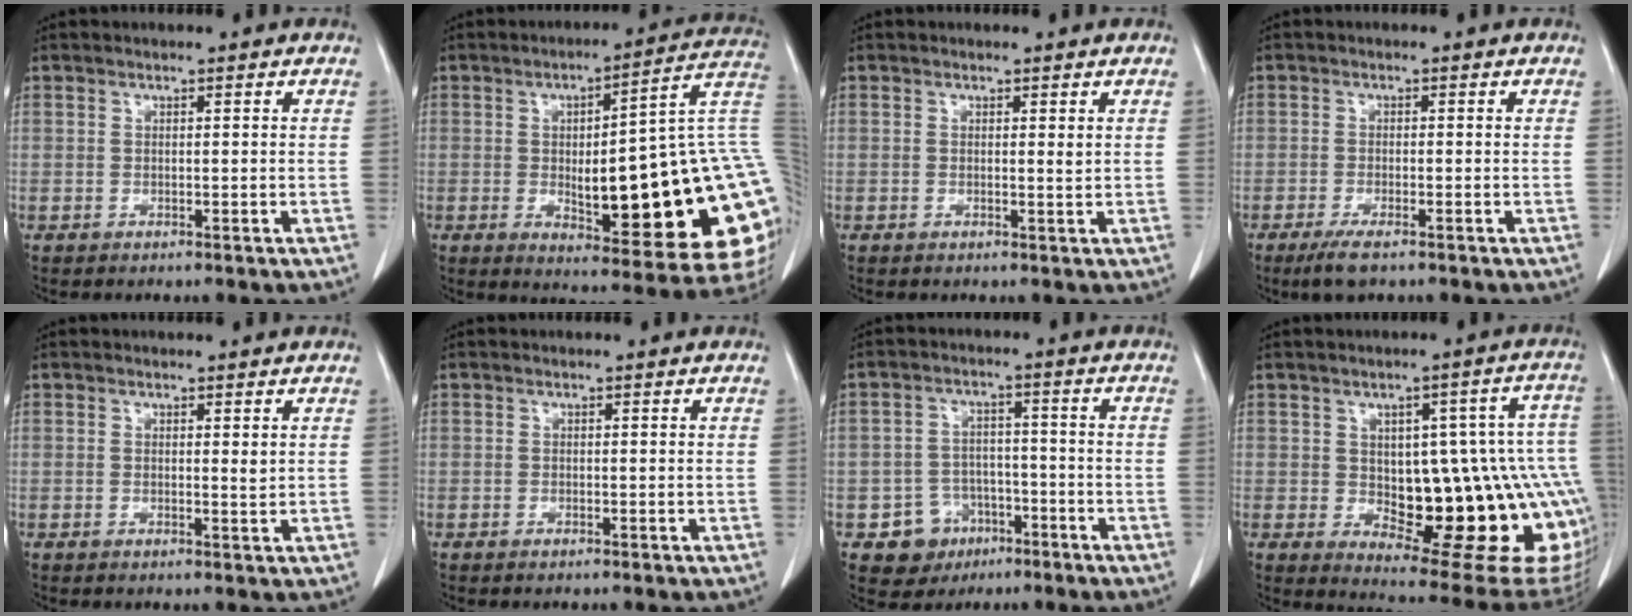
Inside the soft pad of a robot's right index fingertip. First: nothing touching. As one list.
[{"total": 28.1, "force": [-1.6, 5.7, 27.5], "torque": [-0.270, 0.020, -0.013]}, {"total": 0.7, "force": [0.3, 0.1, 0.6], "torque": [-0.012, -0.003, 0.004]}, {"total": 3.7, "force": [-2.4, 0.7, 2.6], "torque": [-0.052, -0.007, -0.041]}, {"total": 1.0, "force": [0.4, 0.2, 0.9], "torque": [-0.015, -0.004, 0.005]}, {"total": 0.0}, {"total": 6.7, "force": [-3.2, 5.8, 1.2], "torque": [-0.011, 0.014, -0.039]}, {"total": 23.2, "force": [-2.8, 7.8, 21.7], "torque": [-0.200, 0.025, -0.008]}]